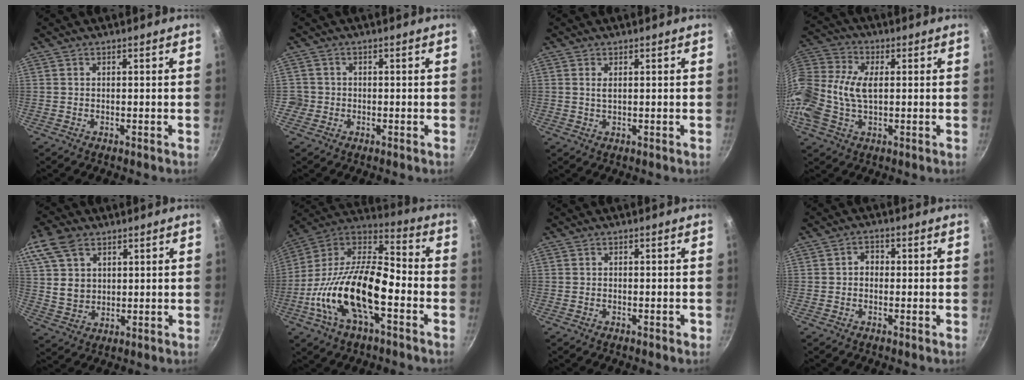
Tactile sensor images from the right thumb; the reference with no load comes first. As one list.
[{"total": 2.2, "force": [-0.5, 2.2, 0.3], "torque": [0.007, 0.011, -0.008]}, {"total": 1.3, "force": [0.4, 0.5, 1.1], "torque": [-0.022, -0.001, 0.010]}, {"total": 15.5, "force": [0.0, 9.8, 12.0], "torque": [-0.265, 0.023, -0.014]}, {"total": 12.0, "force": [5.7, 8.3, 6.5], "torque": [-0.110, -0.012, 0.113]}, {"total": 22.6, "force": [-6.7, 10.3, 19.0], "torque": [-0.343, 0.046, -0.143]}, {"total": 0.9, "force": [-0.5, 0.4, 0.6], "torque": [-0.011, 0.008, -0.006]}, {"total": 2.4, "force": [-0.2, 2.0, 1.3], "torque": [-0.009, 0.010, -0.006]}]